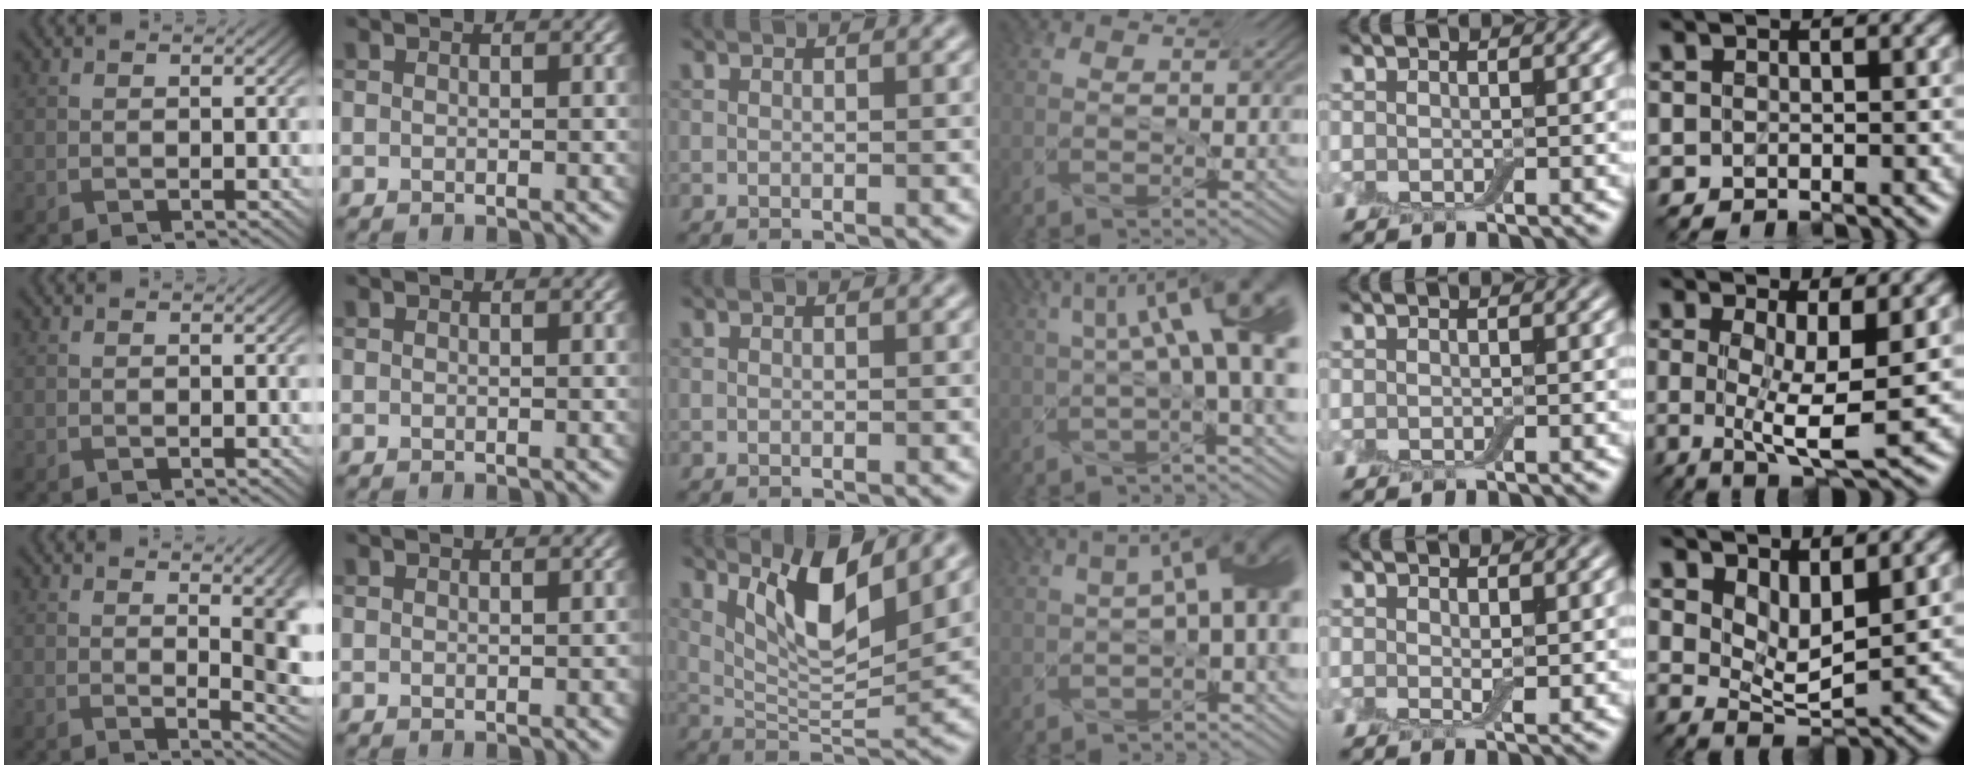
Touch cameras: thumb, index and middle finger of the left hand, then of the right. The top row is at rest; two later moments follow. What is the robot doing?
{"motion": "screw", "object": "jar lid"}